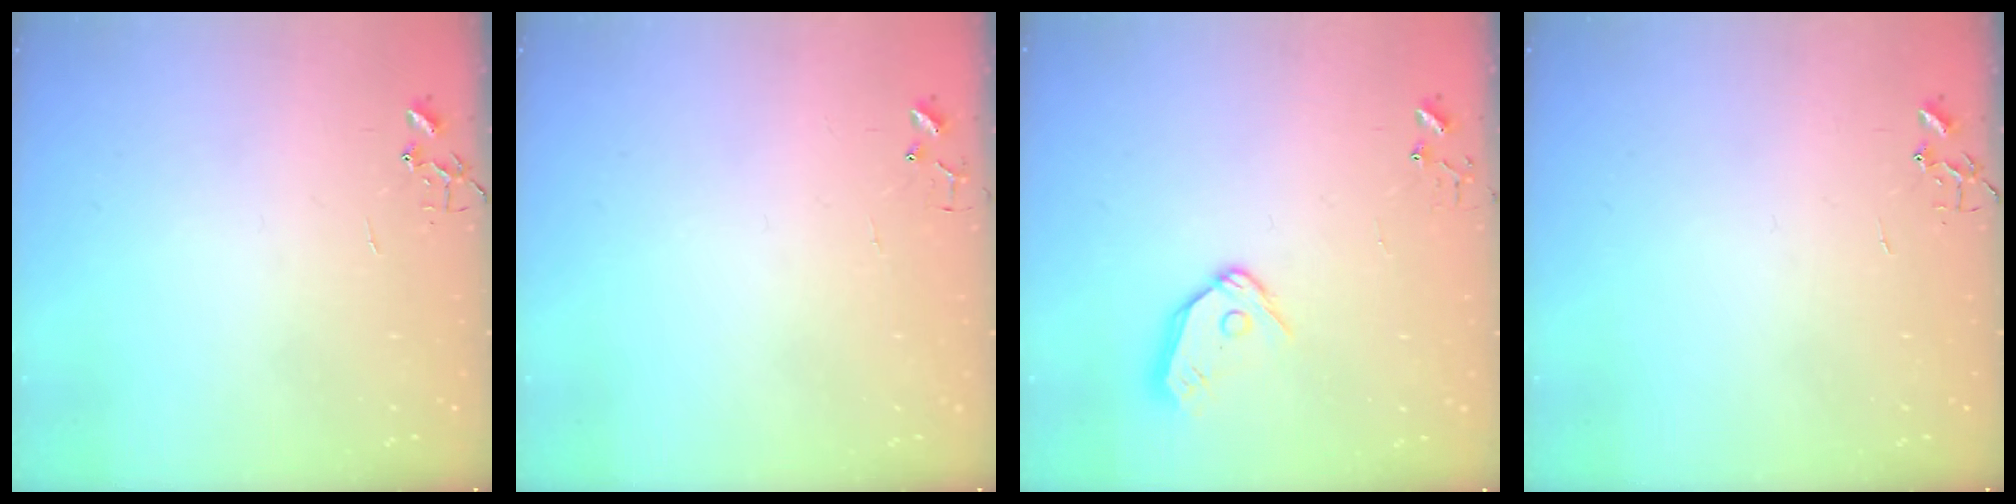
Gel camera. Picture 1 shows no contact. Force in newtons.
{"total": 4.9, "press": 4.8, "slide": 0.4}
{"total": 9.4, "press": 9.4, "slide": 0.7}
{"total": 0.0}